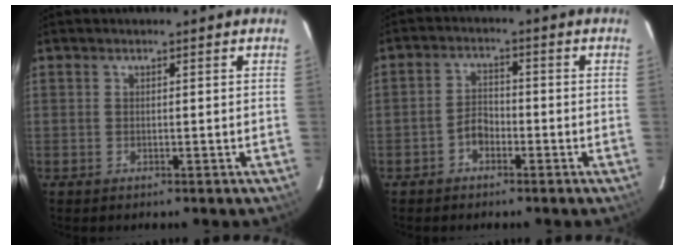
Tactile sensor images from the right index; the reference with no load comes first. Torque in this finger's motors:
{"motor_torque": [1.06, -0.13, 0.05, 0.00]}